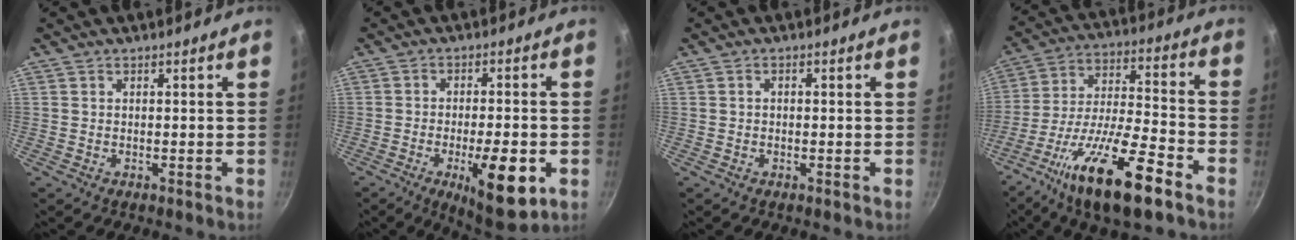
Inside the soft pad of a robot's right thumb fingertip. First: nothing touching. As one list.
[{"total": 12.7, "force": [-4.2, 4.1, 11.3], "torque": [-0.154, 0.005, -0.052]}, {"total": 0.7, "force": [0.0, 0.4, 0.6], "torque": [-0.012, 0.003, 0.002]}, {"total": 9.0, "force": [-5.9, 3.6, 5.7], "torque": [-0.136, 0.030, -0.141]}]